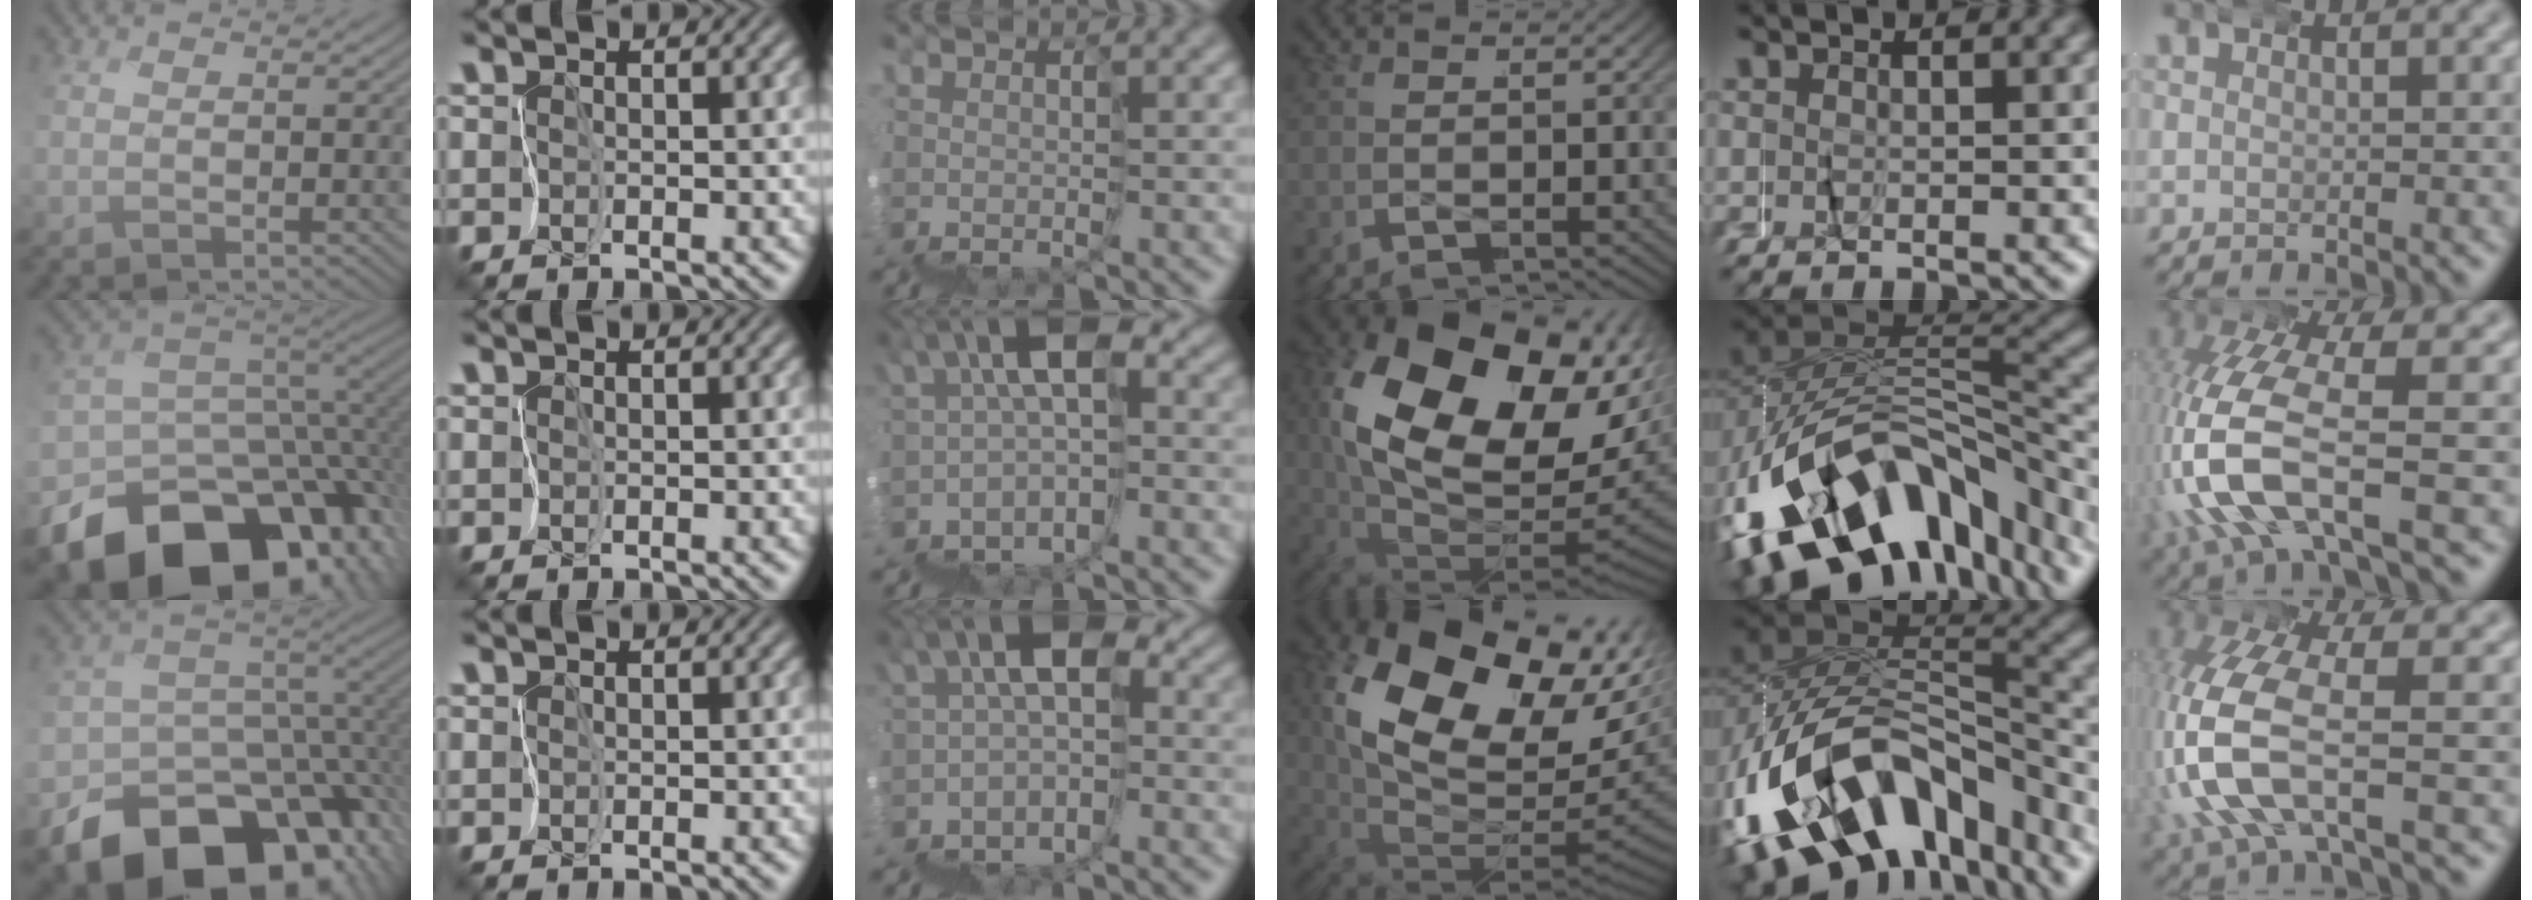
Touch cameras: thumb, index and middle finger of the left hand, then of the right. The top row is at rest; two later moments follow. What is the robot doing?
{"motion": "wrap", "object": "masking tape"}